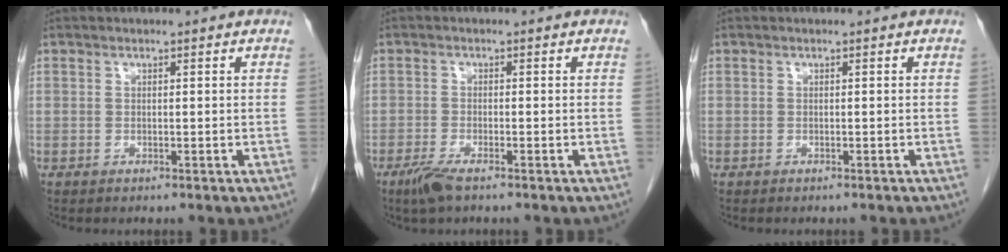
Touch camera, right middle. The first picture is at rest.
{"total": 3.3, "force": [-2.2, 0.5, 2.3], "torque": [-0.053, -0.007, -0.045]}
{"total": 1.0, "force": [-0.9, 0.2, 0.4], "torque": [-0.005, -0.001, -0.012]}